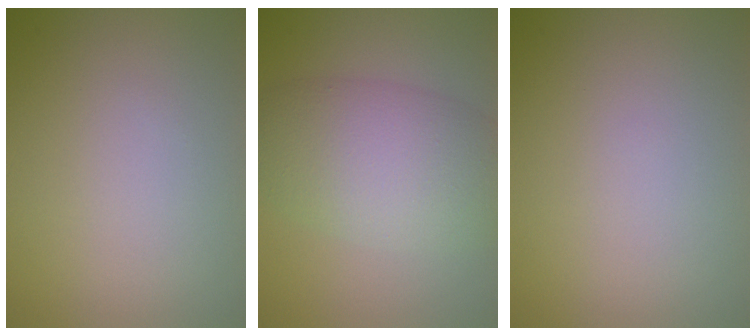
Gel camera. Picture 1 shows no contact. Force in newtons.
{"total": 7.6, "press": 7.6, "slide": 0.4}
{"total": 0.0}